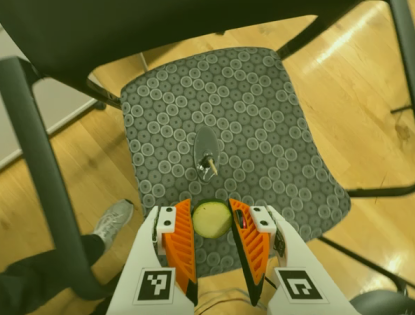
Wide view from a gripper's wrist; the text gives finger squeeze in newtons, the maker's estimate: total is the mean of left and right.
{"total": 9.0, "left": 9.1, "right": 8.9}